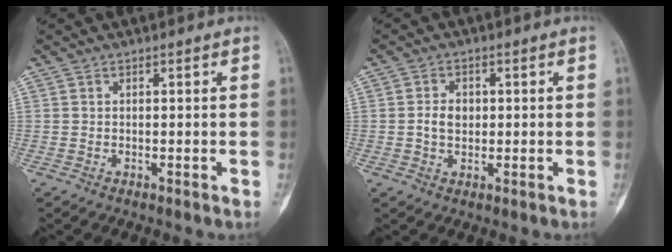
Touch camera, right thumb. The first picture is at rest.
{"total": 3.6, "force": [0.1, 2.7, 2.4], "torque": [-0.035, 0.006, 0.000]}